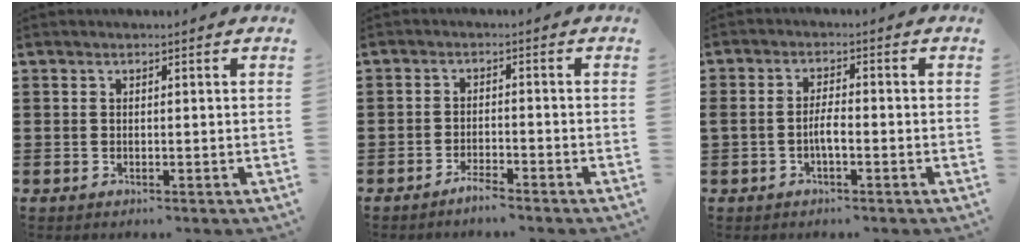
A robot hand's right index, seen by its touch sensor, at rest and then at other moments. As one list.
[{"total": 2.2, "force": [-2.1, 0.0, 0.4], "torque": [-0.011, 0.002, -0.041]}, {"total": 2.9, "force": [-1.1, 0.9, 2.5], "torque": [-0.054, 0.003, -0.023]}]